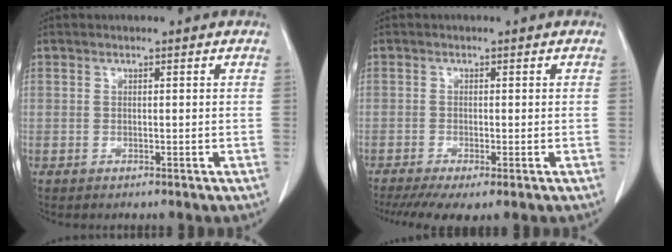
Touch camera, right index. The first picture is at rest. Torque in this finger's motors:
{"motor_torque": [0.45, -0.42, 0.49, 0.14]}